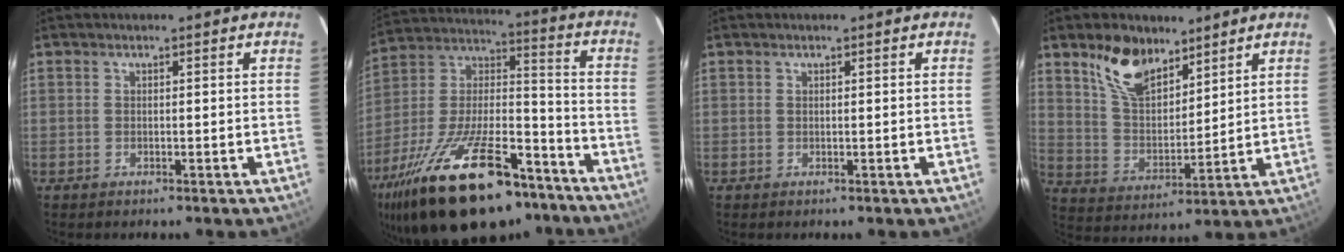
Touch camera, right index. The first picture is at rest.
{"total": 31.8, "force": [-21.1, 12.5, 20.2], "torque": [-0.375, -0.010, -0.323]}
{"total": 0.0}
{"total": 11.9, "force": [8.2, 5.8, 6.4], "torque": [-0.120, 0.010, 0.158]}